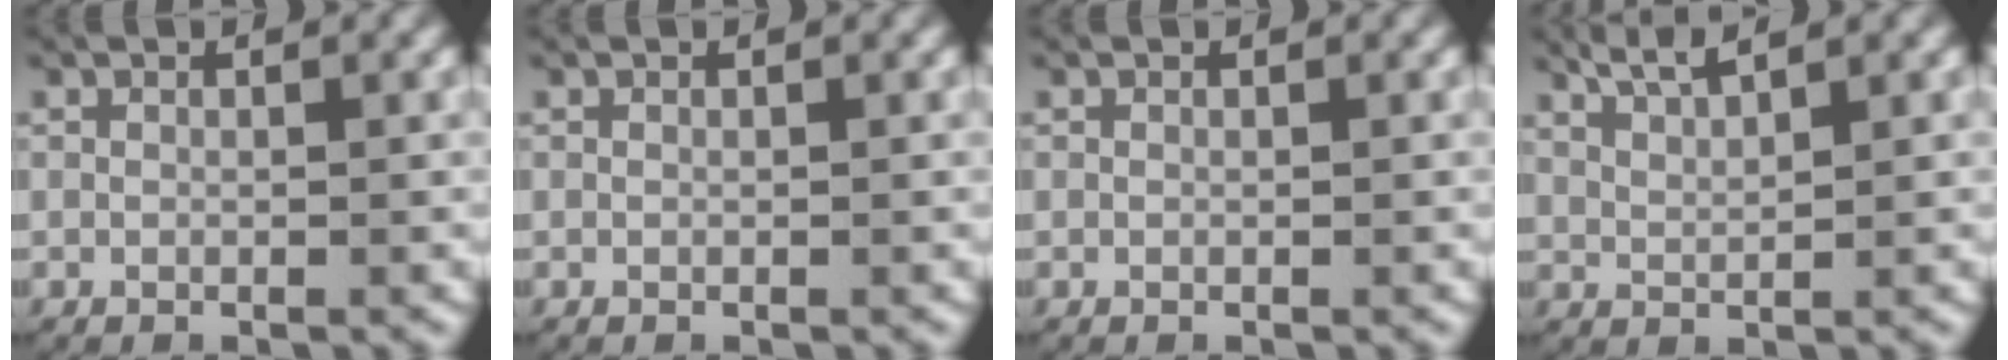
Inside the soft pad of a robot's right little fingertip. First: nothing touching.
{"total": 0.0}
{"total": 0.0}
{"total": 3.5, "force": [3.1, 0.1, 1.6], "torque": [-0.038, -0.006, 0.066]}